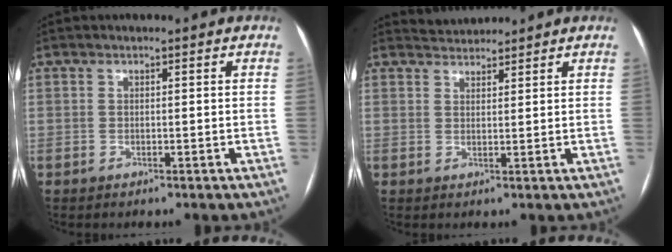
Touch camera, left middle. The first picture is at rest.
{"total": 2.4, "force": [2.4, 0.1, -0.4], "torque": [-0.002, 0.012, 0.047]}